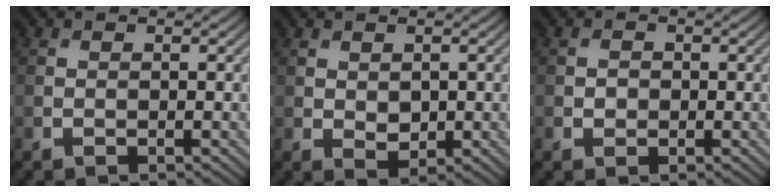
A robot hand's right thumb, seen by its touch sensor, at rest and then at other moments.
{"total": 1.9, "force": [0.3, 1.4, 1.3], "torque": [-0.027, -0.006, 0.012]}
{"total": 1.0, "force": [-0.2, 0.9, 0.4], "torque": [-0.005, -0.004, -0.006]}